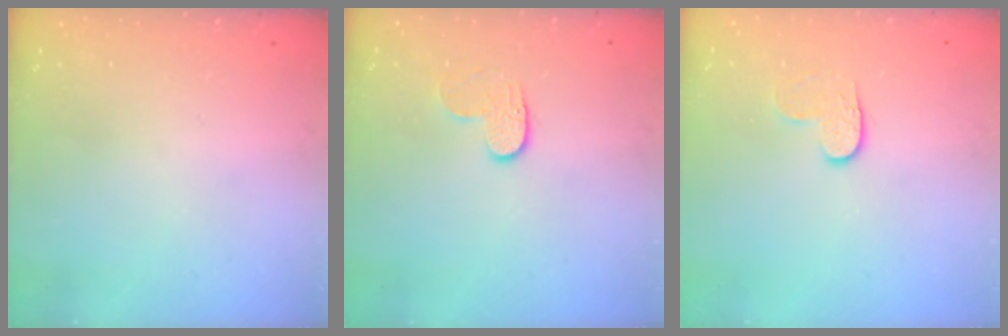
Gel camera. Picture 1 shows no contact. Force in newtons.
{"total": 4.1, "press": 4.1, "slide": 0.3}
{"total": 3.7, "press": 3.7, "slide": 0.2}